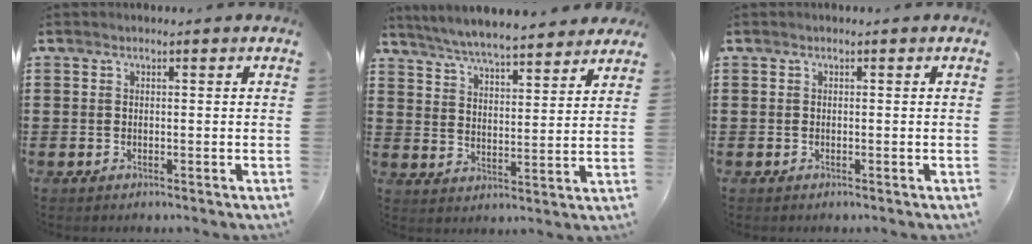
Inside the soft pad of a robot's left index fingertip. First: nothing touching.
{"total": 5.7, "force": [5.5, 0.0, 1.4], "torque": [-0.053, -0.030, 0.095]}
{"total": 0.0}